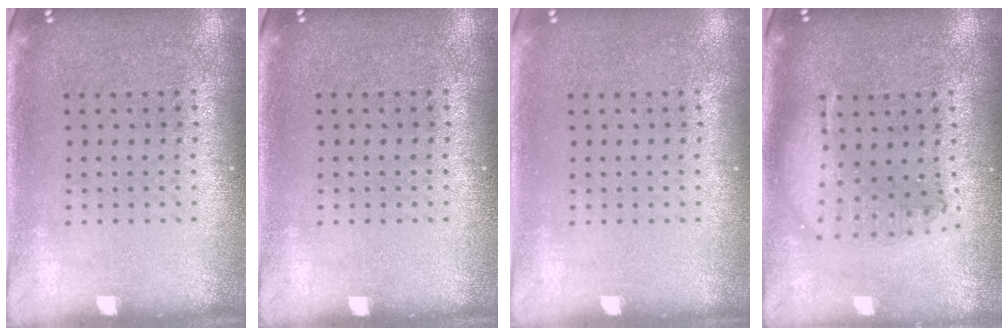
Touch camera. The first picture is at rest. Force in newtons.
{"total": 0.0}
{"total": 0.0}
{"total": 1.8, "press": 1.6, "slide": 1.0}